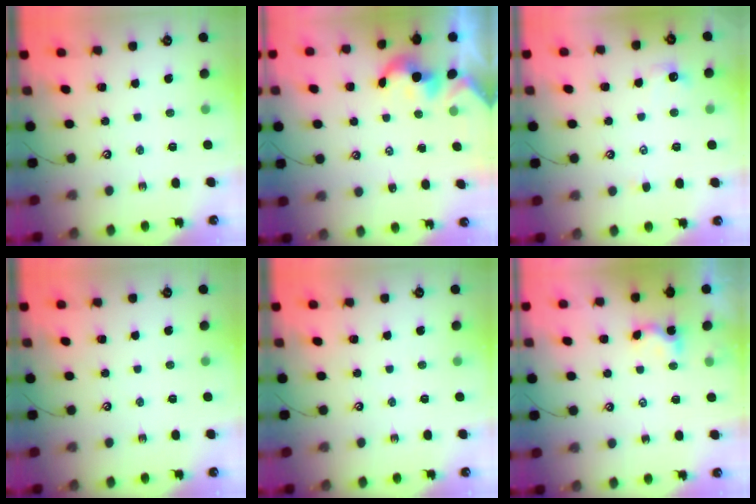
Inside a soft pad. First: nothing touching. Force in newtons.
{"total": 2.0, "press": 2.0, "slide": 0.4}
{"total": 0.6, "press": 0.2, "slide": 0.6}
{"total": 0.0}
{"total": 0.0}
{"total": 2.2, "press": 2.1, "slide": 0.5}